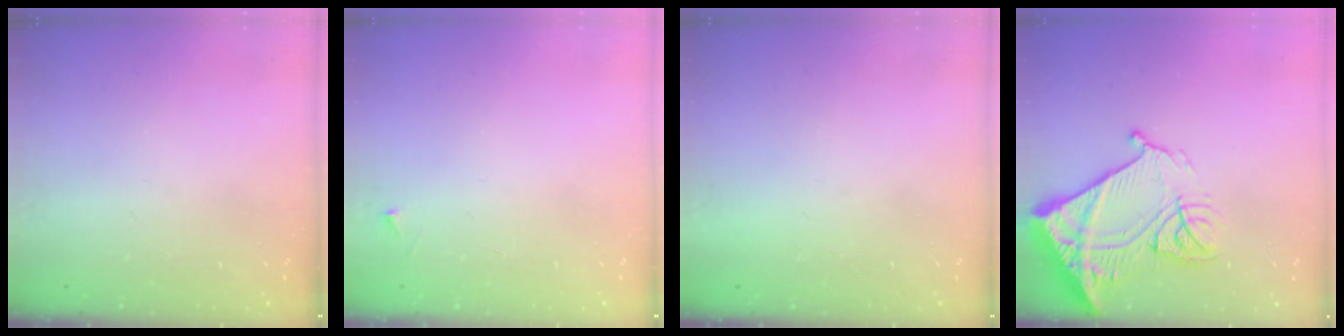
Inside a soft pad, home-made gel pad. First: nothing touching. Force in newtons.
{"total": 2.5, "press": 2.5, "slide": 0.3}
{"total": 1.6, "press": 1.5, "slide": 0.1}
{"total": 19.3, "press": 19.2, "slide": 2.2}